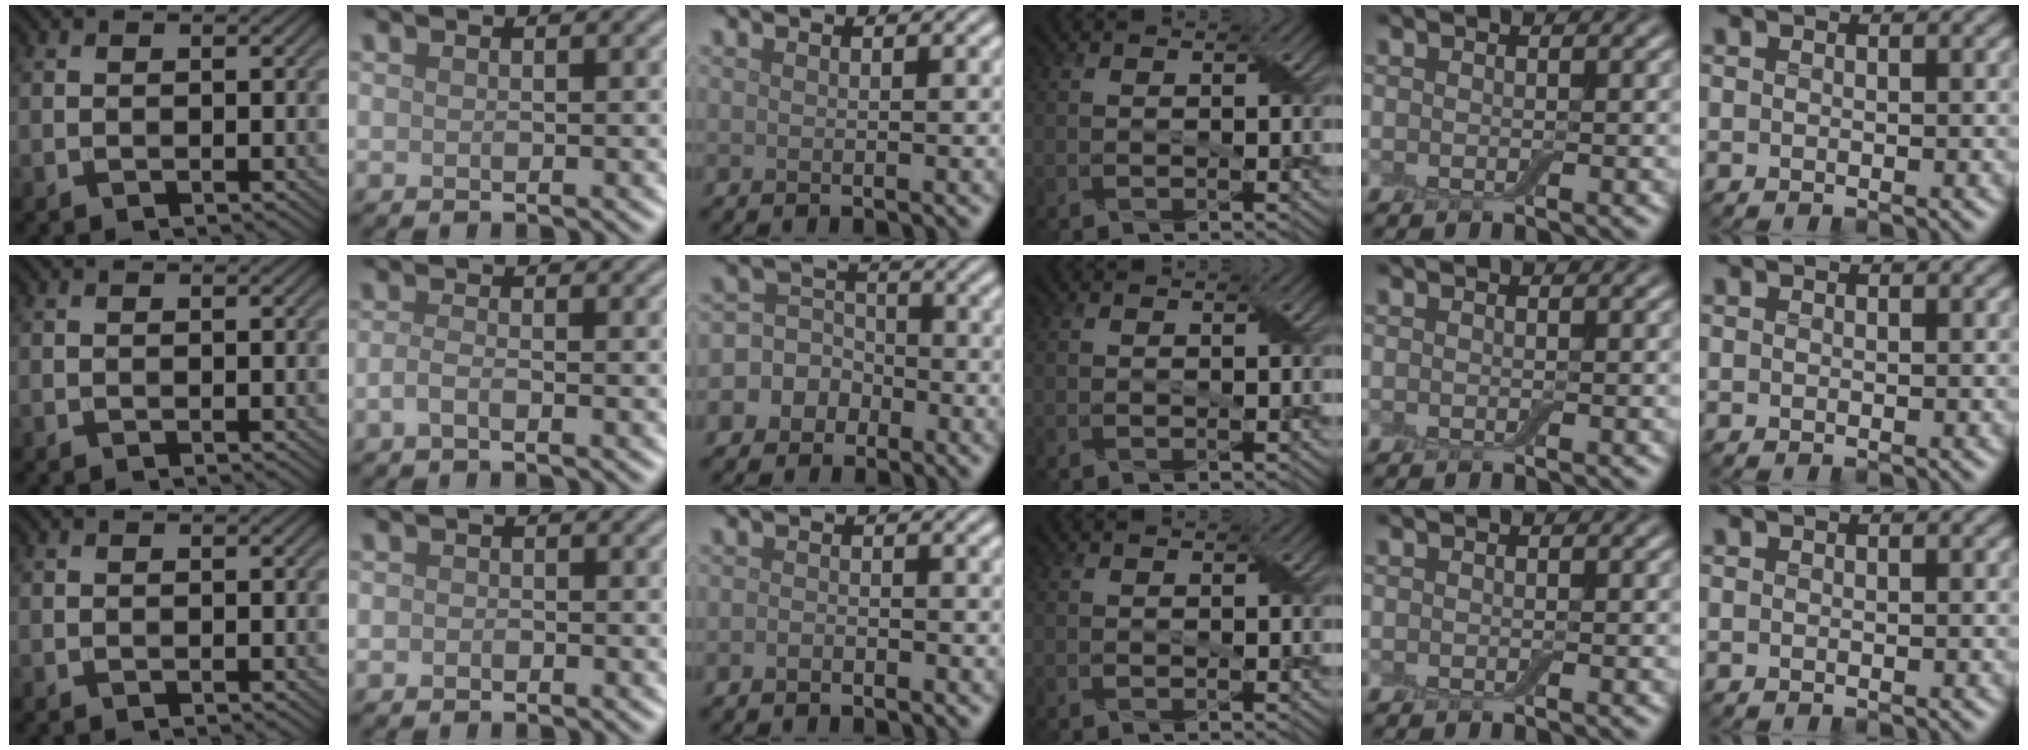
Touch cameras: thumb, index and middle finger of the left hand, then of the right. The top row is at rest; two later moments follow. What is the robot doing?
{"motion": "fold", "object": "cloth"}